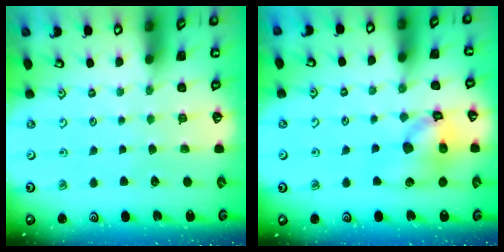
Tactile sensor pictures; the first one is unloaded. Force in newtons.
{"total": 13.5, "press": 13.3, "slide": 2.0}